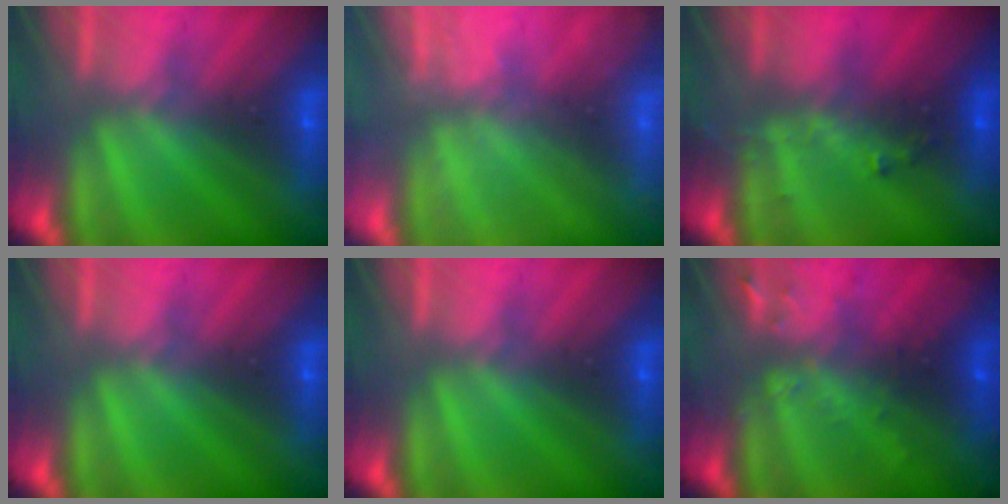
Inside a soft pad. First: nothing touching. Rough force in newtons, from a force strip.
{"total": 2.4}
{"total": 2.8}
{"total": 0.0}
{"total": 0.0}
{"total": 3.1}